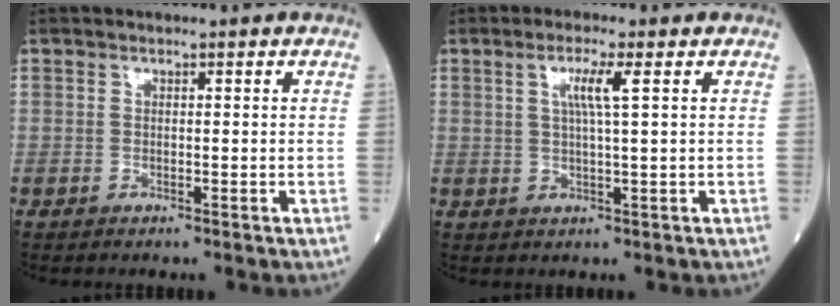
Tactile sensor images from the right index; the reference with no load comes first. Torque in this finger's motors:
{"motor_torque": [0.69, 0.23, 0.30, 0.09]}